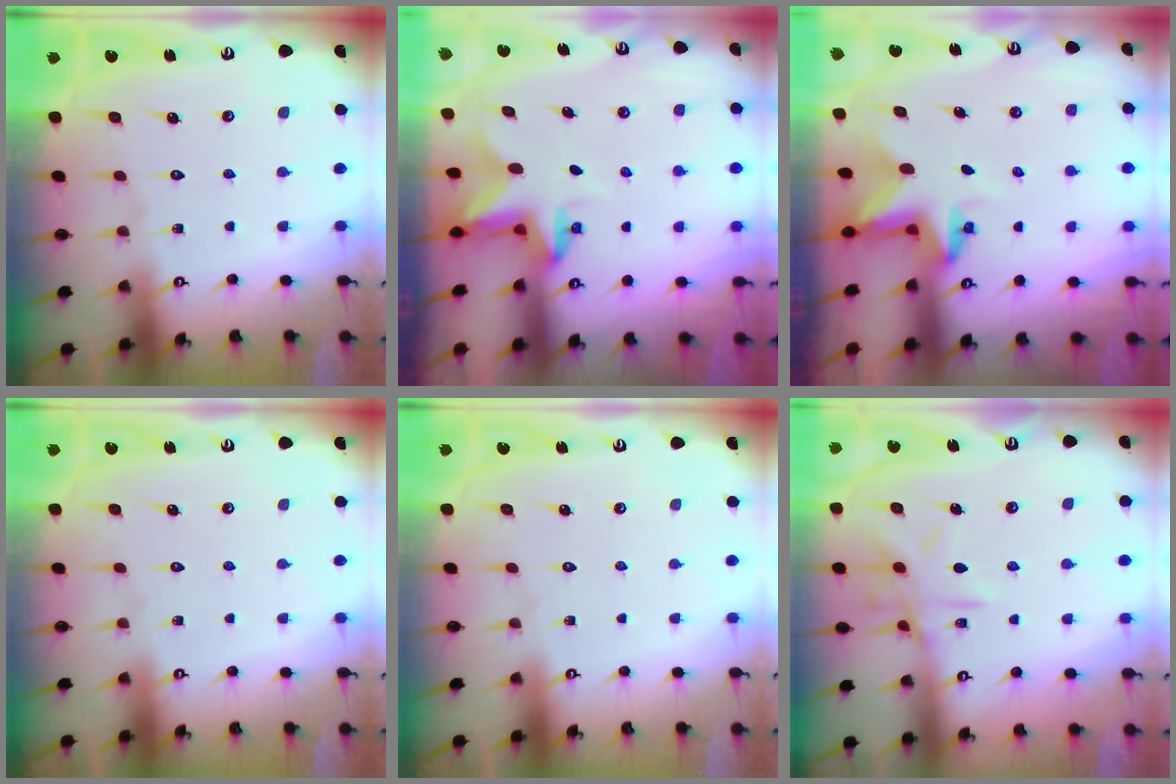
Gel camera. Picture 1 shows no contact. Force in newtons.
{"total": 2.8, "press": 2.8, "slide": 0.5}
{"total": 2.8, "press": 2.8, "slide": 0.2}
{"total": 0.0}
{"total": 0.0}
{"total": 10.8, "press": 10.8, "slide": 0.8}